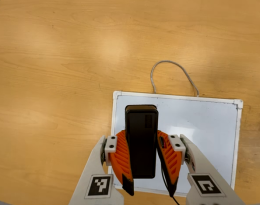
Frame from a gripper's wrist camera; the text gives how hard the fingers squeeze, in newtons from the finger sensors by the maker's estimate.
{"total": 8.2, "left": 6.9, "right": 9.5}